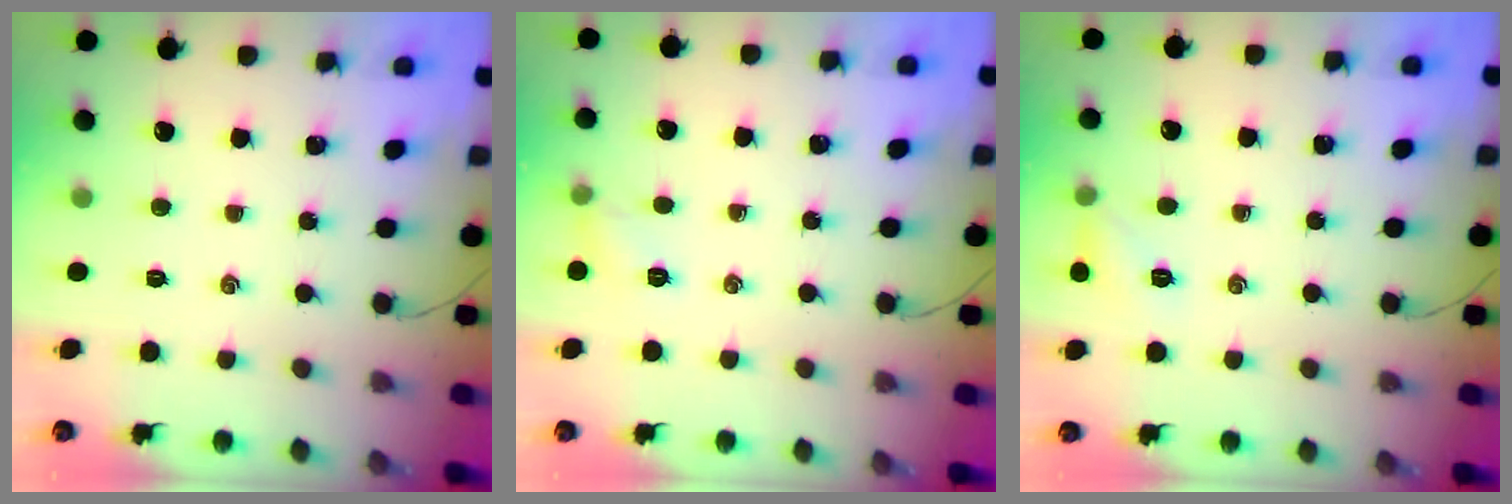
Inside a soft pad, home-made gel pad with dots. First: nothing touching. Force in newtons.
{"total": 5.7, "press": 5.5, "slide": 1.5}
{"total": 7.7, "press": 7.5, "slide": 1.6}